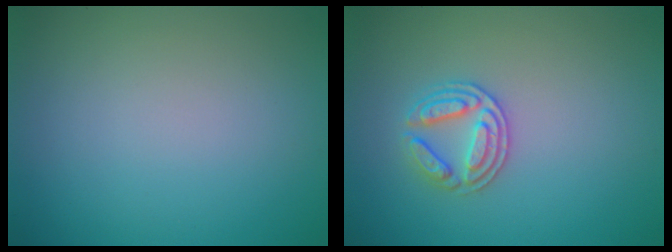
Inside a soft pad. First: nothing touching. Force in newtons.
{"total": 2.8, "press": 2.7, "slide": 0.6}